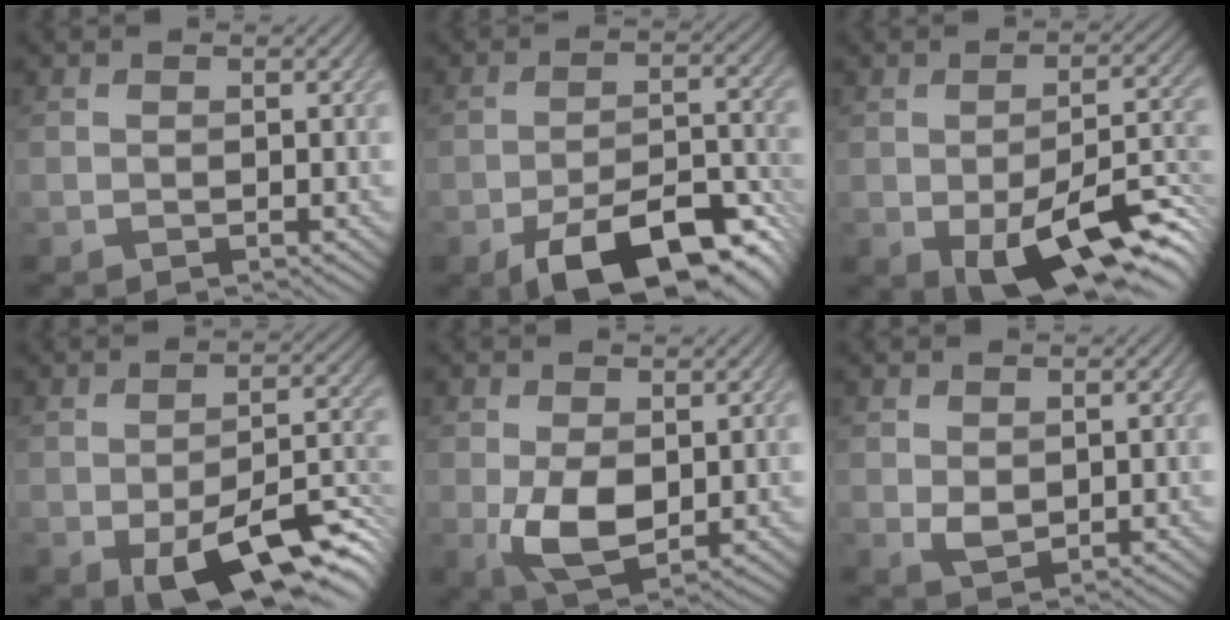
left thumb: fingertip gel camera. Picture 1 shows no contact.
{"total": 12.5, "force": [-7.8, 4.6, 8.6], "torque": [-0.134, -0.004, -0.129]}
{"total": 13.9, "force": [-5.8, 6.1, 11.1], "torque": [-0.170, -0.025, -0.082]}
{"total": 12.1, "force": [-5.7, 5.2, 9.4], "torque": [-0.150, -0.026, -0.078]}
{"total": 6.0, "force": [-0.2, 3.6, 4.8], "torque": [-0.105, -0.012, 0.003]}
{"total": 1.9, "force": [0.7, 1.3, 1.3], "torque": [-0.029, -0.005, 0.017]}